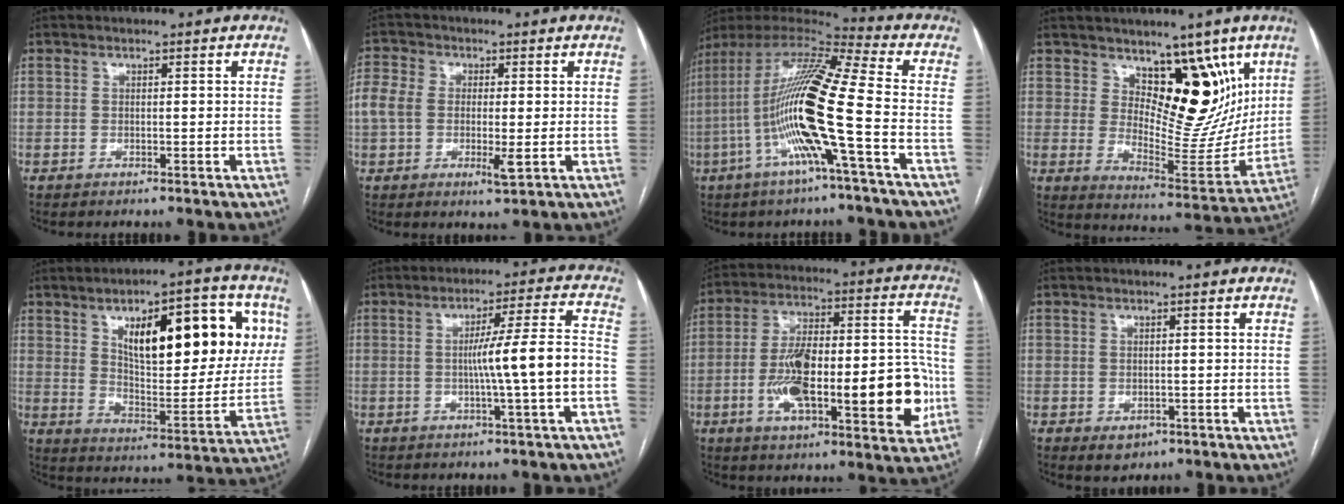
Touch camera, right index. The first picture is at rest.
{"total": 7.8, "force": [-0.6, 4.2, 6.5], "torque": [-0.139, 0.006, -0.009]}
{"total": 19.2, "force": [-4.2, 0.3, 18.7], "torque": [-0.366, 0.003, -0.091]}
{"total": 12.9, "force": [7.5, 6.5, 8.4], "torque": [-0.101, -0.012, 0.133]}
{"total": 22.4, "force": [7.9, 8.0, 19.3], "torque": [-0.273, 0.020, 0.124]}
{"total": 9.9, "force": [-1.7, -1.4, 9.7], "torque": [-0.150, 0.008, -0.026]}
{"total": 23.6, "force": [-5.4, 6.7, 22.0], "torque": [-0.314, 0.026, -0.068]}
{"total": 2.2, "force": [-0.8, 1.8, 1.0], "torque": [-0.010, -0.002, 0.000]}